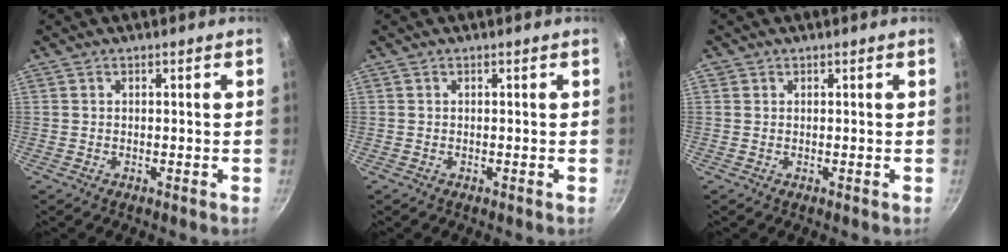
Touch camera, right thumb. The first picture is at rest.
{"total": 0.0}
{"total": 0.5, "force": [0.2, 0.5, 0.0], "torque": [0.005, 0.000, 0.000]}